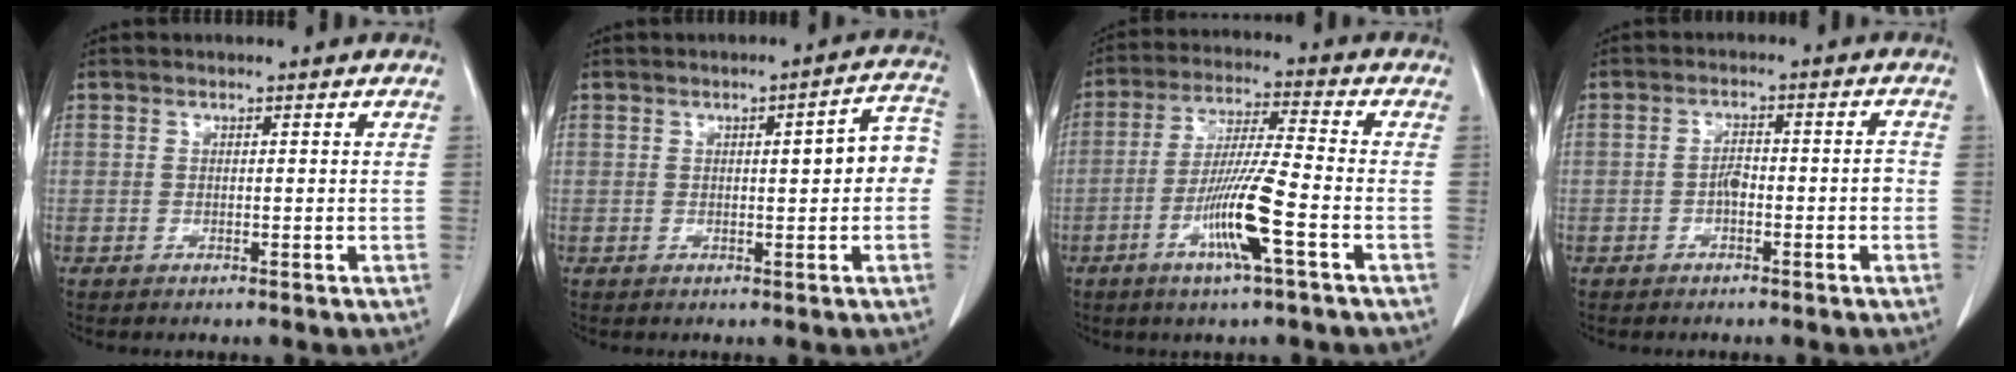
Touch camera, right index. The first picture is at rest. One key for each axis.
{"total": 5.7, "fx": 0.1, "fy": 1.3, "fz": 5.6, "tx": -0.070, "ty": 0.025, "tz": 0.000}
{"total": 10.4, "fx": -4.0, "fy": -0.3, "fz": 9.6, "tx": -0.189, "ty": -0.011, "tz": -0.079}
{"total": 3.4, "fx": -1.2, "fy": 1.2, "fz": 2.9, "tx": -0.046, "ty": 0.015, "tz": -0.016}